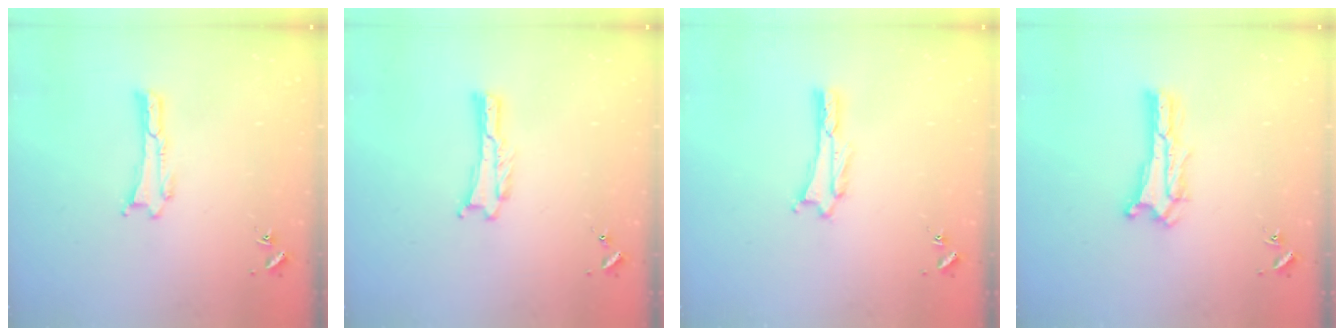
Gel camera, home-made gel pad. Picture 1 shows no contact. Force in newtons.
{"total": 0.0}
{"total": 1.8, "press": 1.8, "slide": 0.2}
{"total": 0.9, "press": 0.9, "slide": 0.2}